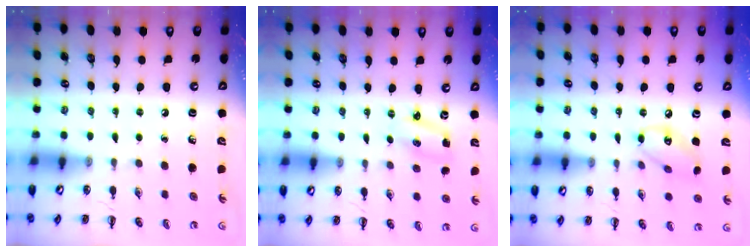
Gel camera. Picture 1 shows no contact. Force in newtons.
{"total": 2.6, "press": 2.6, "slide": 0.5}
{"total": 8.0, "press": 7.9, "slide": 0.8}